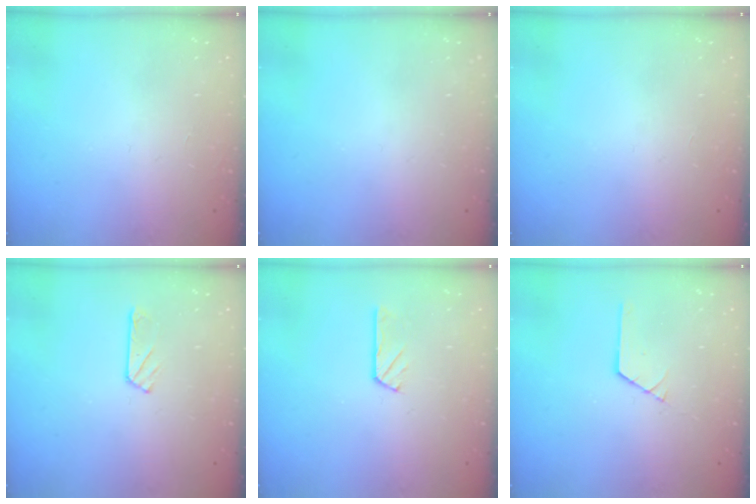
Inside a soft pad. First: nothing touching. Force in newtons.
{"total": 0.0}
{"total": 0.0}
{"total": 3.1, "press": 3.1, "slide": 0.4}
{"total": 2.7, "press": 2.7, "slide": 0.1}
{"total": 1.3, "press": 1.3, "slide": 0.1}